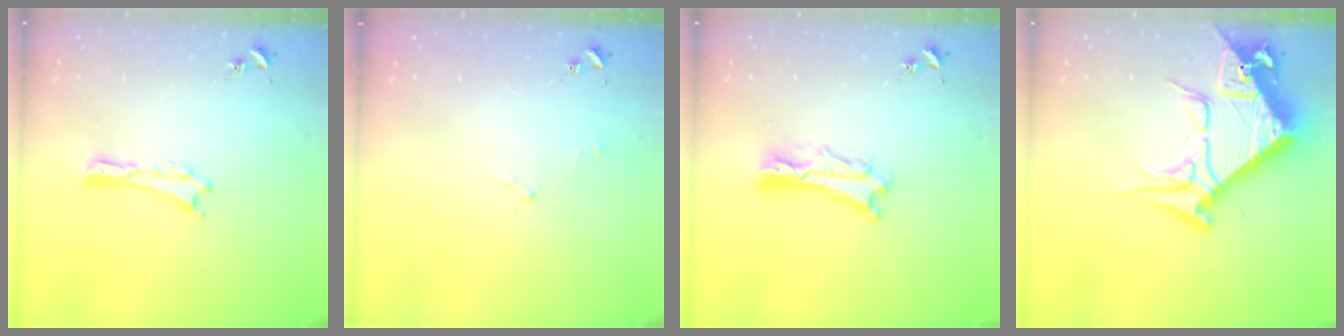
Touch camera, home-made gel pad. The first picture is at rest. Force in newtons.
{"total": 1.7, "press": 1.6, "slide": 0.3}
{"total": 3.3, "press": 3.2, "slide": 0.3}
{"total": 12.0, "press": 11.9, "slide": 1.4}